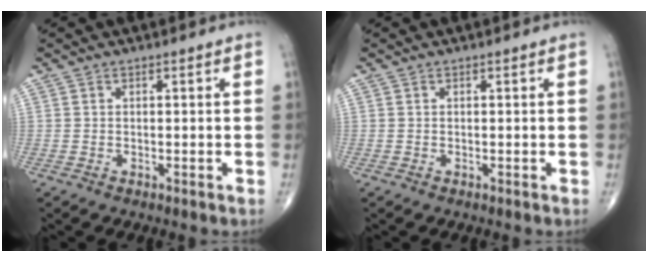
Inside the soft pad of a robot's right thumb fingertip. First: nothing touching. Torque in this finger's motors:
{"motor_torque": [0.14, 0.13, -0.02, -0.02, 0.00]}